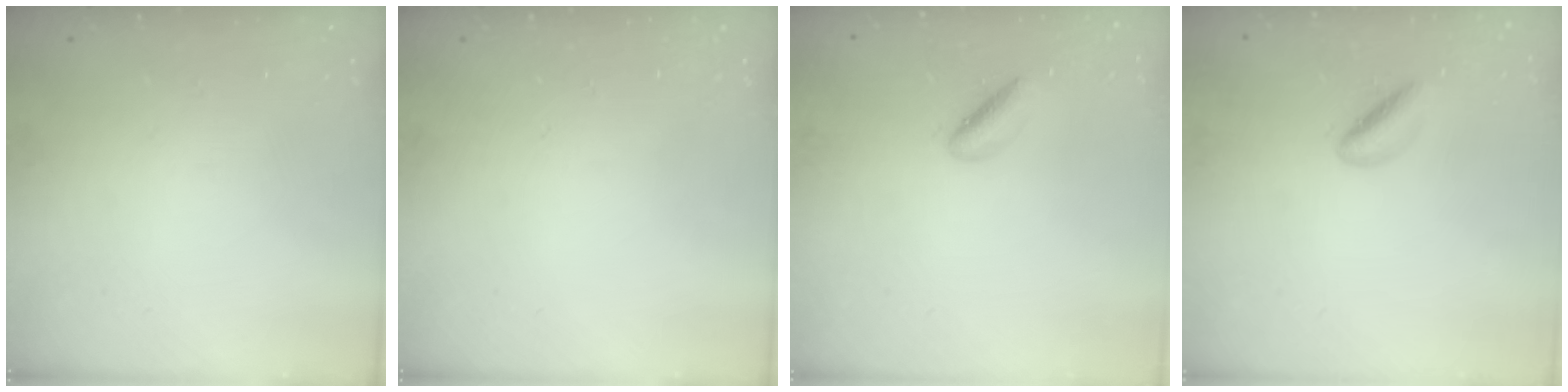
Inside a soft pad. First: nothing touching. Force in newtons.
{"total": 0.0}
{"total": 2.5, "press": 2.5, "slide": 0.5}
{"total": 4.3, "press": 4.1, "slide": 1.4}